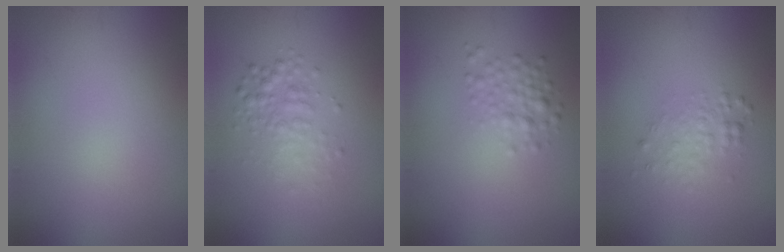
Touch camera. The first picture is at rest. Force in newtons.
{"total": 2.3, "press": 2.3, "slide": 0.1}
{"total": 1.9, "press": 1.9, "slide": 0.1}
{"total": 1.7, "press": 1.7, "slide": 0.1}